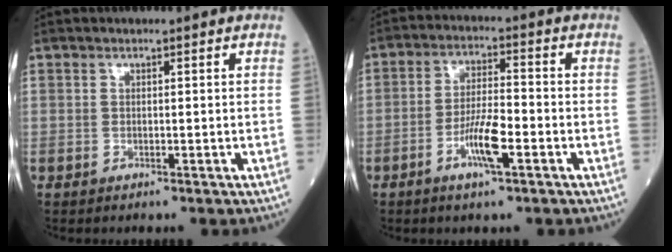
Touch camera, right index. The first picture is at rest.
{"total": 7.0, "force": [-2.9, 1.1, 6.3], "torque": [-0.122, -0.002, -0.055]}